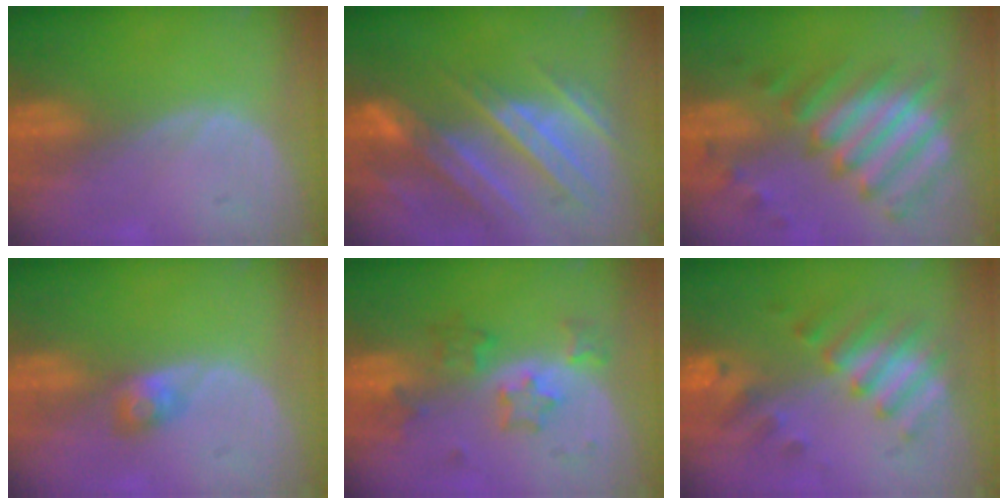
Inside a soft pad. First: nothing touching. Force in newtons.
{"total": 10.9, "press": 9.7, "slide": 4.9}
{"total": 11.9, "press": 10.3, "slide": 5.9}
{"total": 2.5, "press": 2.4, "slide": 0.7}
{"total": 6.1, "press": 5.9, "slide": 1.6}
{"total": 7.5, "press": 7.4, "slide": 1.1}